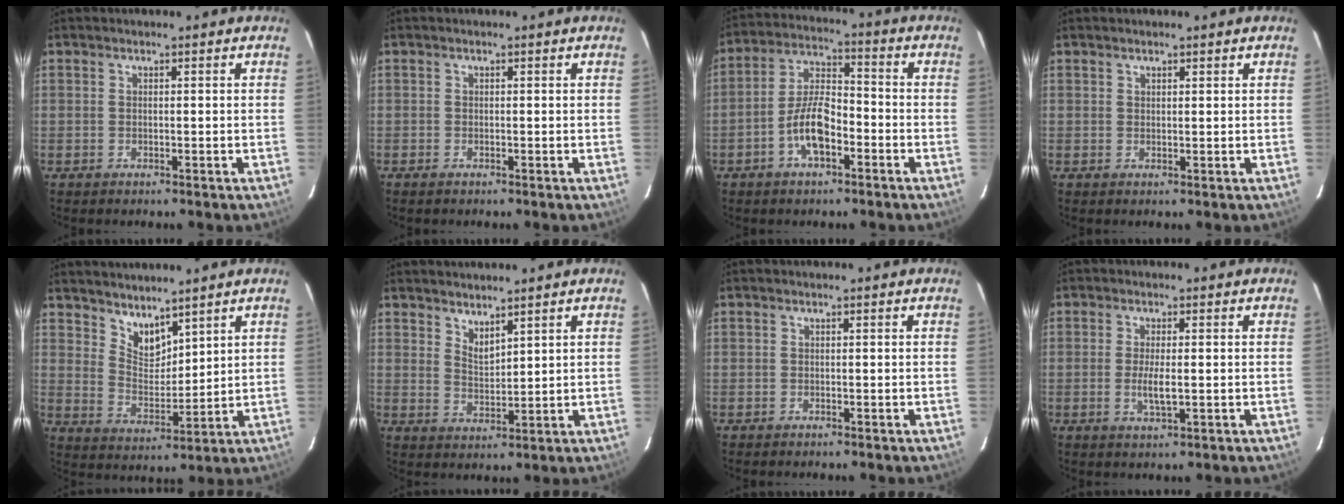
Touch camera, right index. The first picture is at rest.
{"total": 0.7, "force": [-0.5, 0.5, 0.2], "torque": [-0.005, -0.002, -0.010]}
{"total": 8.7, "force": [-3.8, 3.7, 6.9], "torque": [-0.143, 0.016, -0.069]}
{"total": 1.0, "force": [0.8, 0.5, 0.3], "torque": [-0.005, 0.002, 0.013]}
{"total": 6.8, "force": [5.6, 2.9, 2.5], "torque": [-0.033, -0.002, 0.111]}
{"total": 3.8, "force": [3.3, 1.0, 1.6], "torque": [-0.027, -0.007, 0.058]}
{"total": 0.0}
{"total": 3.5, "force": [-0.5, 0.7, 3.4], "torque": [-0.069, -0.009, -0.009]}